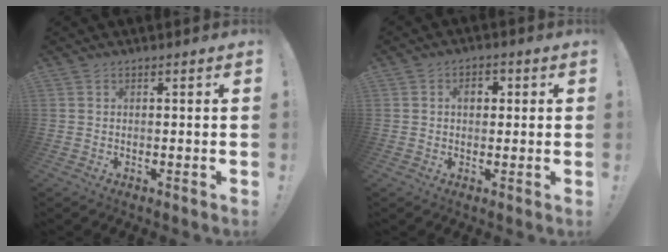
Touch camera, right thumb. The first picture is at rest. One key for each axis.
{"total": 3.9, "fx": 0.6, "fy": 2.7, "fz": 2.8, "tx": -0.039, "ty": 0.005, "tz": 0.004}